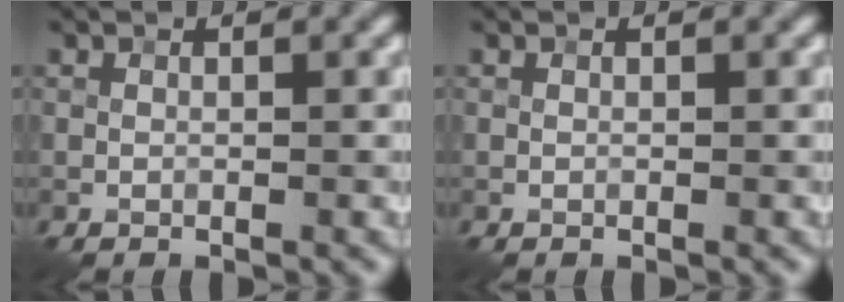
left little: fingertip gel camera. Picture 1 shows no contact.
{"total": 0.0}